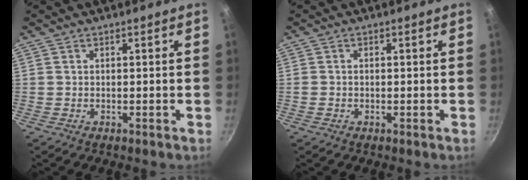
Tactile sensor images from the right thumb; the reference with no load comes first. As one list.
[{"total": 0.8, "force": [-0.2, 0.7, 0.3], "torque": [-0.004, 0.002, -0.004]}]